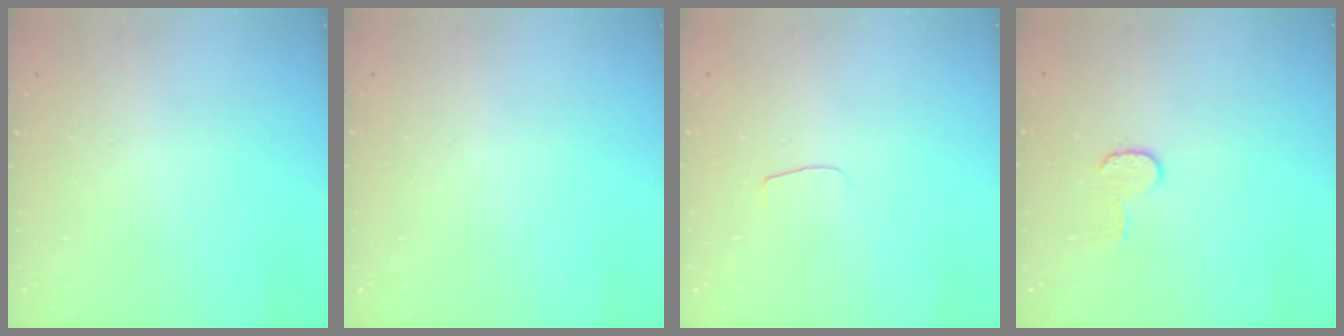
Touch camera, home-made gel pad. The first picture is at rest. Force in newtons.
{"total": 0.0}
{"total": 3.0, "press": 3.0, "slide": 0.4}
{"total": 5.9, "press": 5.9, "slide": 0.4}